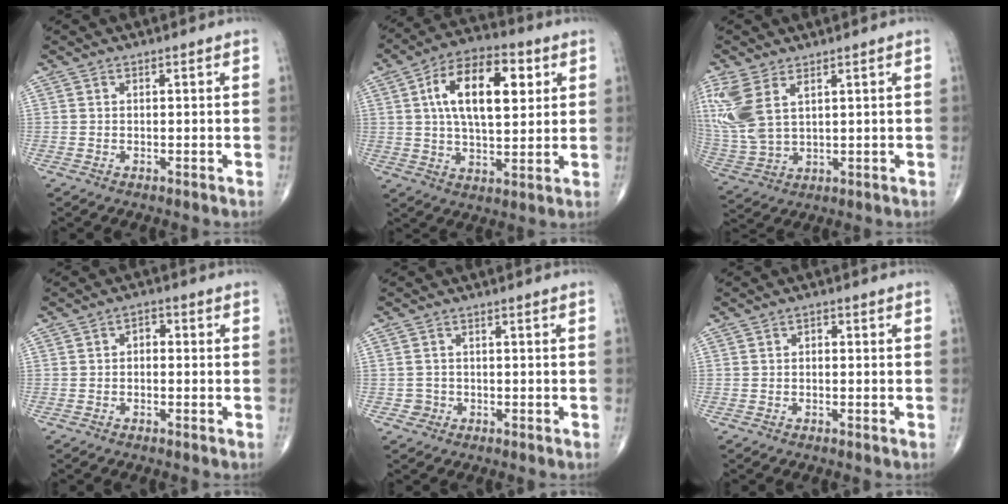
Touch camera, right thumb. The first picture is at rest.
{"total": 16.4, "force": [4.4, 8.2, 13.5], "torque": [-0.209, 0.004, 0.071]}
{"total": 11.8, "force": [4.7, 6.5, 8.7], "torque": [-0.217, -0.007, 0.112]}
{"total": 2.3, "force": [-0.2, 1.6, 1.6], "torque": [-0.011, 0.011, -0.011]}
{"total": 1.6, "force": [-0.5, 1.5, -0.2], "torque": [0.013, 0.008, -0.013]}
{"total": 1.1, "force": [0.0, 0.8, 0.7], "torque": [-0.004, 0.004, -0.005]}